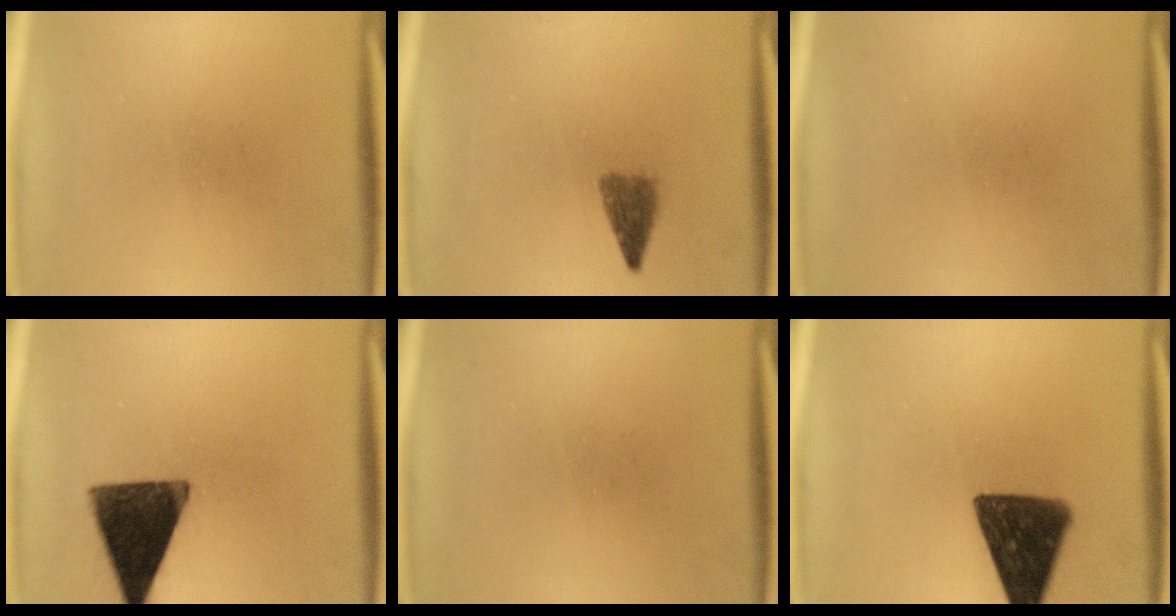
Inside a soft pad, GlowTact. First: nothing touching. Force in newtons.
{"total": 2.8}
{"total": 0.0}
{"total": 14.1}
{"total": 0.0}
{"total": 13.8}